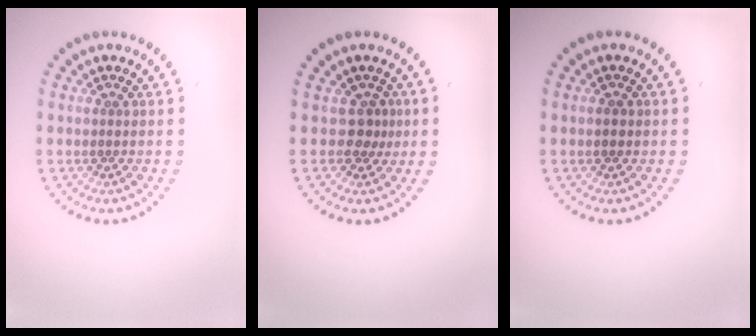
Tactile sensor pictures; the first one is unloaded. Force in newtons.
{"total": 1.7, "press": 1.2, "slide": 1.2}
{"total": 1.1, "press": 1.1, "slide": 0.1}